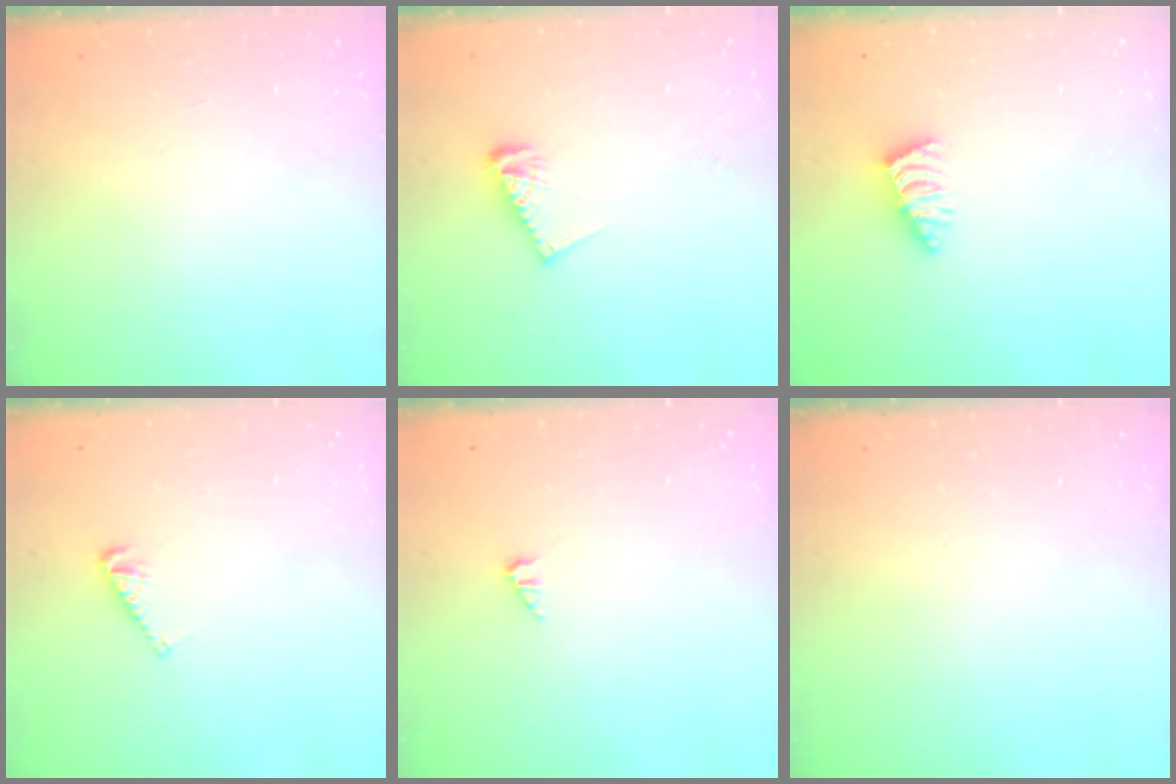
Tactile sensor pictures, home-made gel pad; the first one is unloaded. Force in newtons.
{"total": 7.3, "press": 7.3, "slide": 0.0}
{"total": 2.4, "press": 2.3, "slide": 0.5}
{"total": 4.9, "press": 4.8, "slide": 0.7}
{"total": 1.0, "press": 0.9, "slide": 0.2}
{"total": 0.0}